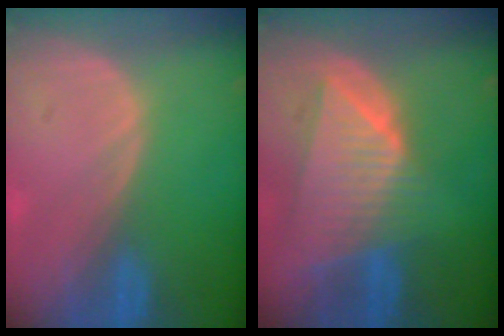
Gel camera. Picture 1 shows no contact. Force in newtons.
{"total": 9.2, "press": 8.2, "slide": 4.2}